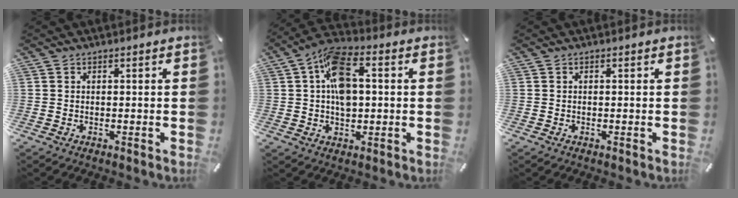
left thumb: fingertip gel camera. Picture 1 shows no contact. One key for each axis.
{"total": 11.3, "fx": 1.6, "fy": 6.9, "fz": 8.8, "tx": -0.154, "ty": 0.006, "tz": 0.029}
{"total": 0.0}